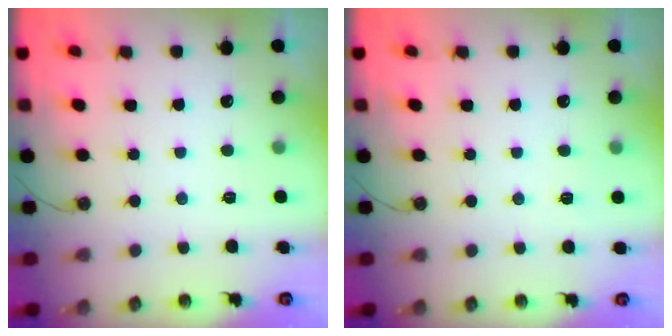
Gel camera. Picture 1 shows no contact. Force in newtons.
{"total": 2.1, "press": 2.1, "slide": 0.4}